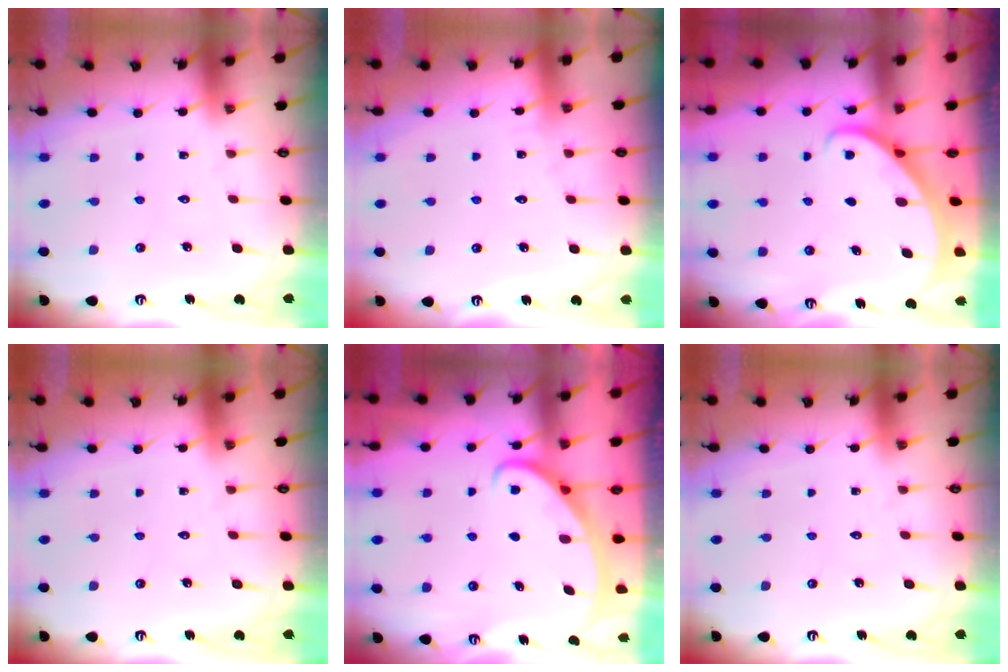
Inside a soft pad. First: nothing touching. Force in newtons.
{"total": 2.5, "press": 2.5, "slide": 0.2}
{"total": 2.0, "press": 2.0, "slide": 0.2}
{"total": 0.0}
{"total": 3.0, "press": 3.0, "slide": 0.3}
{"total": 0.0}